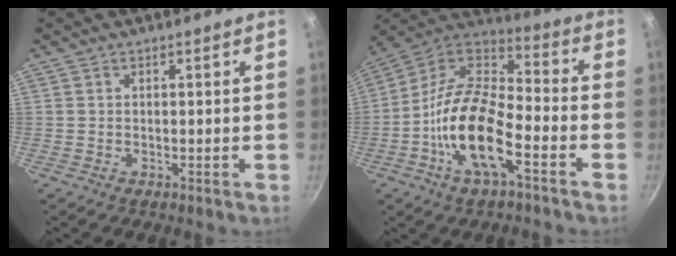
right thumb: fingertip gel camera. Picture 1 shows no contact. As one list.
[{"total": 19.6, "force": [-6.6, 8.0, 16.6], "torque": [-0.308, 0.039, -0.143]}]